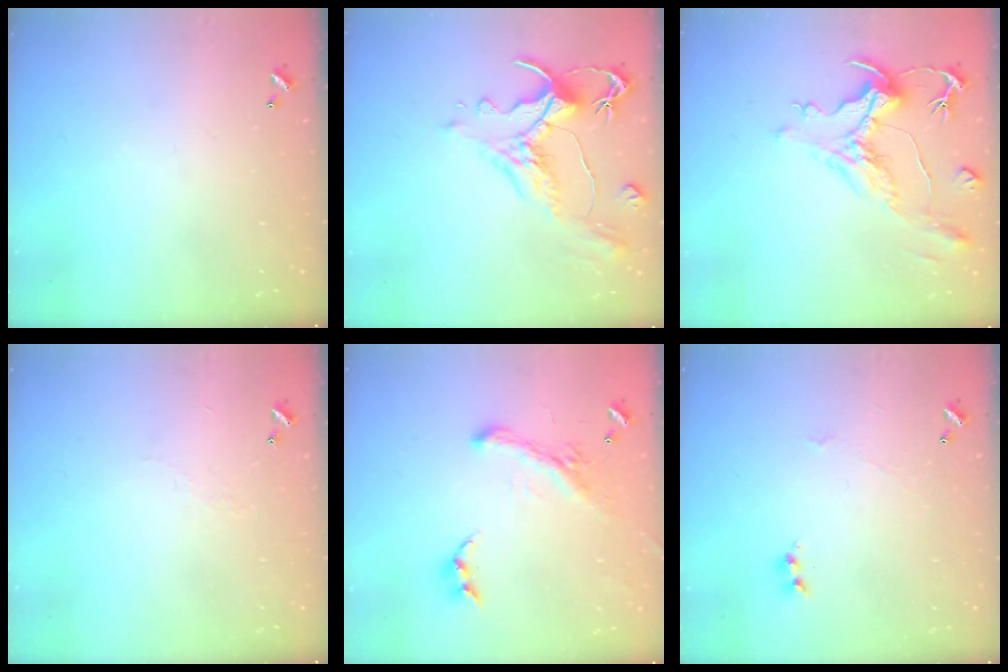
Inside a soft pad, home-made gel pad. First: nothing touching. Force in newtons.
{"total": 1.6, "press": 0.4, "slide": 1.6}
{"total": 1.6, "press": 0.0, "slide": 1.6}
{"total": 3.1, "press": 3.0, "slide": 0.6}
{"total": 2.5, "press": 2.0, "slide": 1.4}
{"total": 1.6, "press": 1.5, "slide": 0.4}